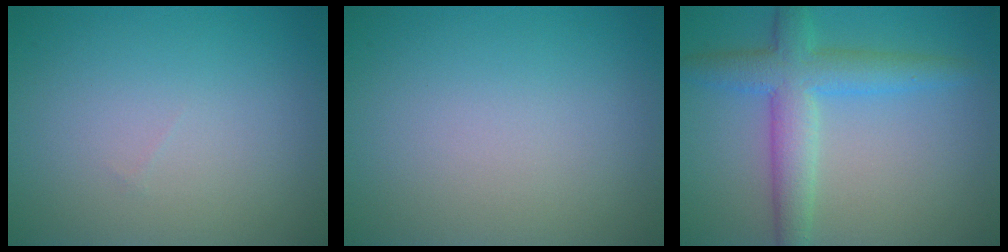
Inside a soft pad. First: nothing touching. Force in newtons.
{"total": 0.0}
{"total": 5.3, "press": 5.3, "slide": 0.2}